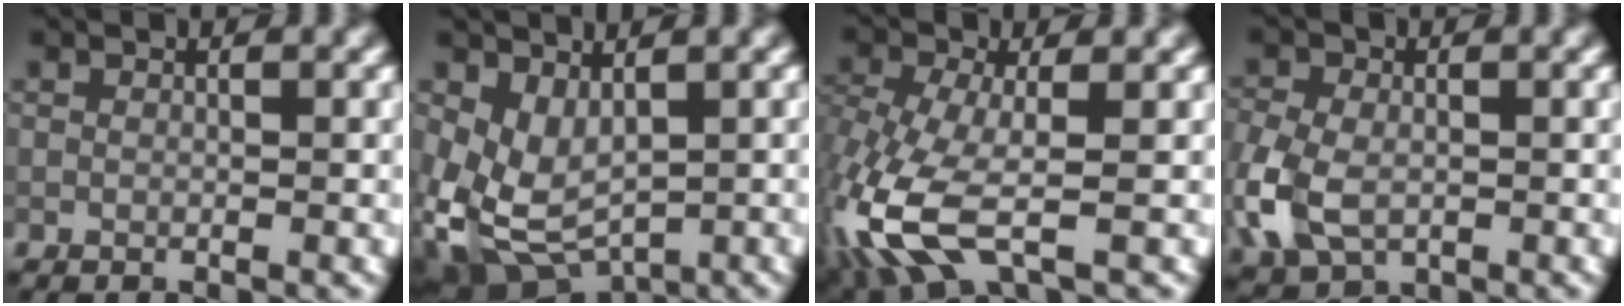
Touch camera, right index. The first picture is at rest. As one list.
[{"total": 5.3, "force": [0.3, 3.6, 3.8], "torque": [-0.088, -0.021, 0.017]}, {"total": 8.4, "force": [-3.2, 3.5, 7.0], "torque": [-0.167, -0.009, -0.070]}, {"total": 6.6, "force": [-1.8, 4.5, 4.6], "torque": [-0.119, -0.012, -0.041]}]